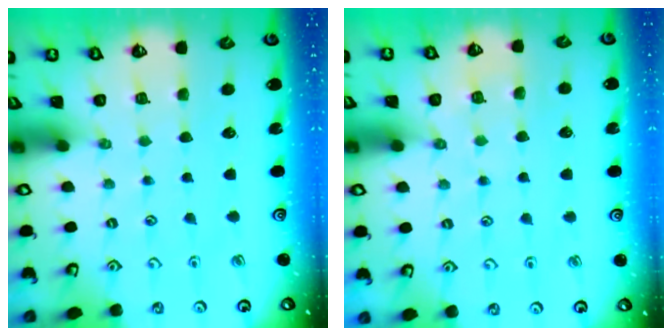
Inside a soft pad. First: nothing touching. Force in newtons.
{"total": 5.1, "press": 5.1, "slide": 0.6}